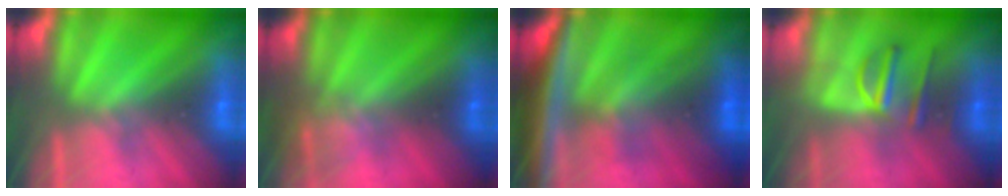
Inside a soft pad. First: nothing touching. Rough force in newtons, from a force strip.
{"total": 2.4}
{"total": 6.9}
{"total": 2.9}